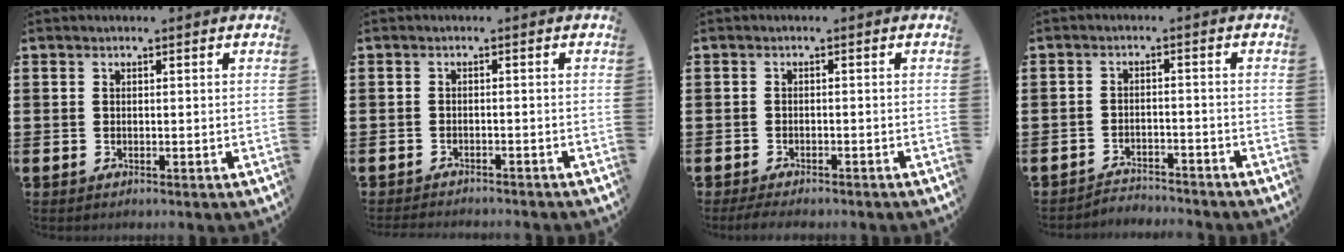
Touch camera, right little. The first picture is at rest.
{"total": 1.2, "force": [-1.2, -0.1, -0.1], "torque": [-0.002, 0.002, -0.024]}
{"total": 1.3, "force": [-1.2, 0.2, 0.6], "torque": [-0.012, 0.002, -0.023]}
{"total": 2.4, "force": [-2.4, 0.1, -0.3], "torque": [-0.005, 0.003, -0.054]}